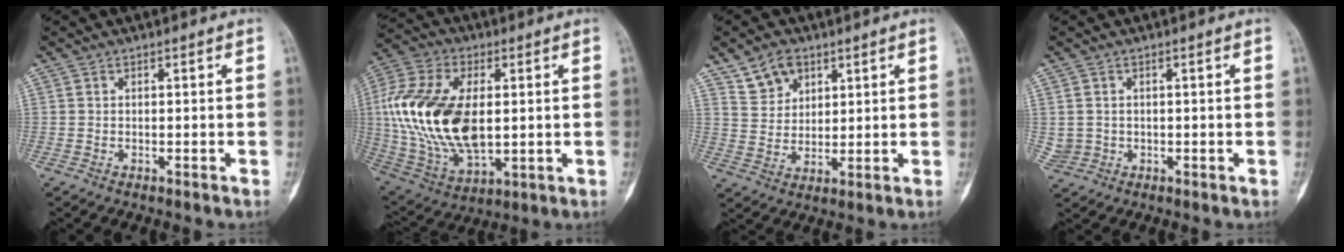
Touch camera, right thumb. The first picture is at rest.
{"total": 22.9, "force": [1.7, 13.0, 18.8], "torque": [-0.387, -0.009, 0.038]}
{"total": 6.8, "force": [4.3, 4.7, 2.5], "torque": [-0.022, -0.020, 0.088]}
{"total": 2.6, "force": [0.2, 2.5, 0.4], "torque": [-0.003, 0.004, 0.014]}